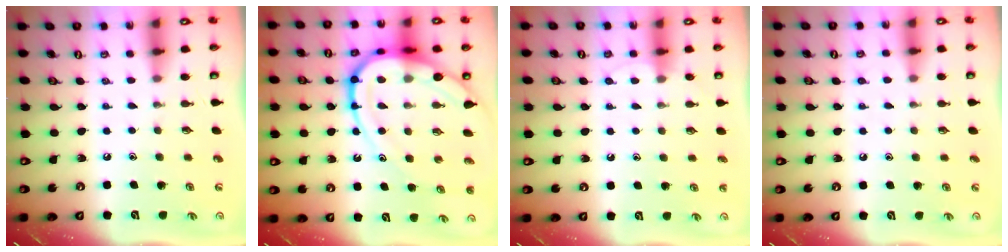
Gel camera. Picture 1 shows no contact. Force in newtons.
{"total": 18.4, "press": 18.4, "slide": 1.8}
{"total": 4.5, "press": 4.4, "slide": 0.4}
{"total": 4.2, "press": 4.2, "slide": 0.2}